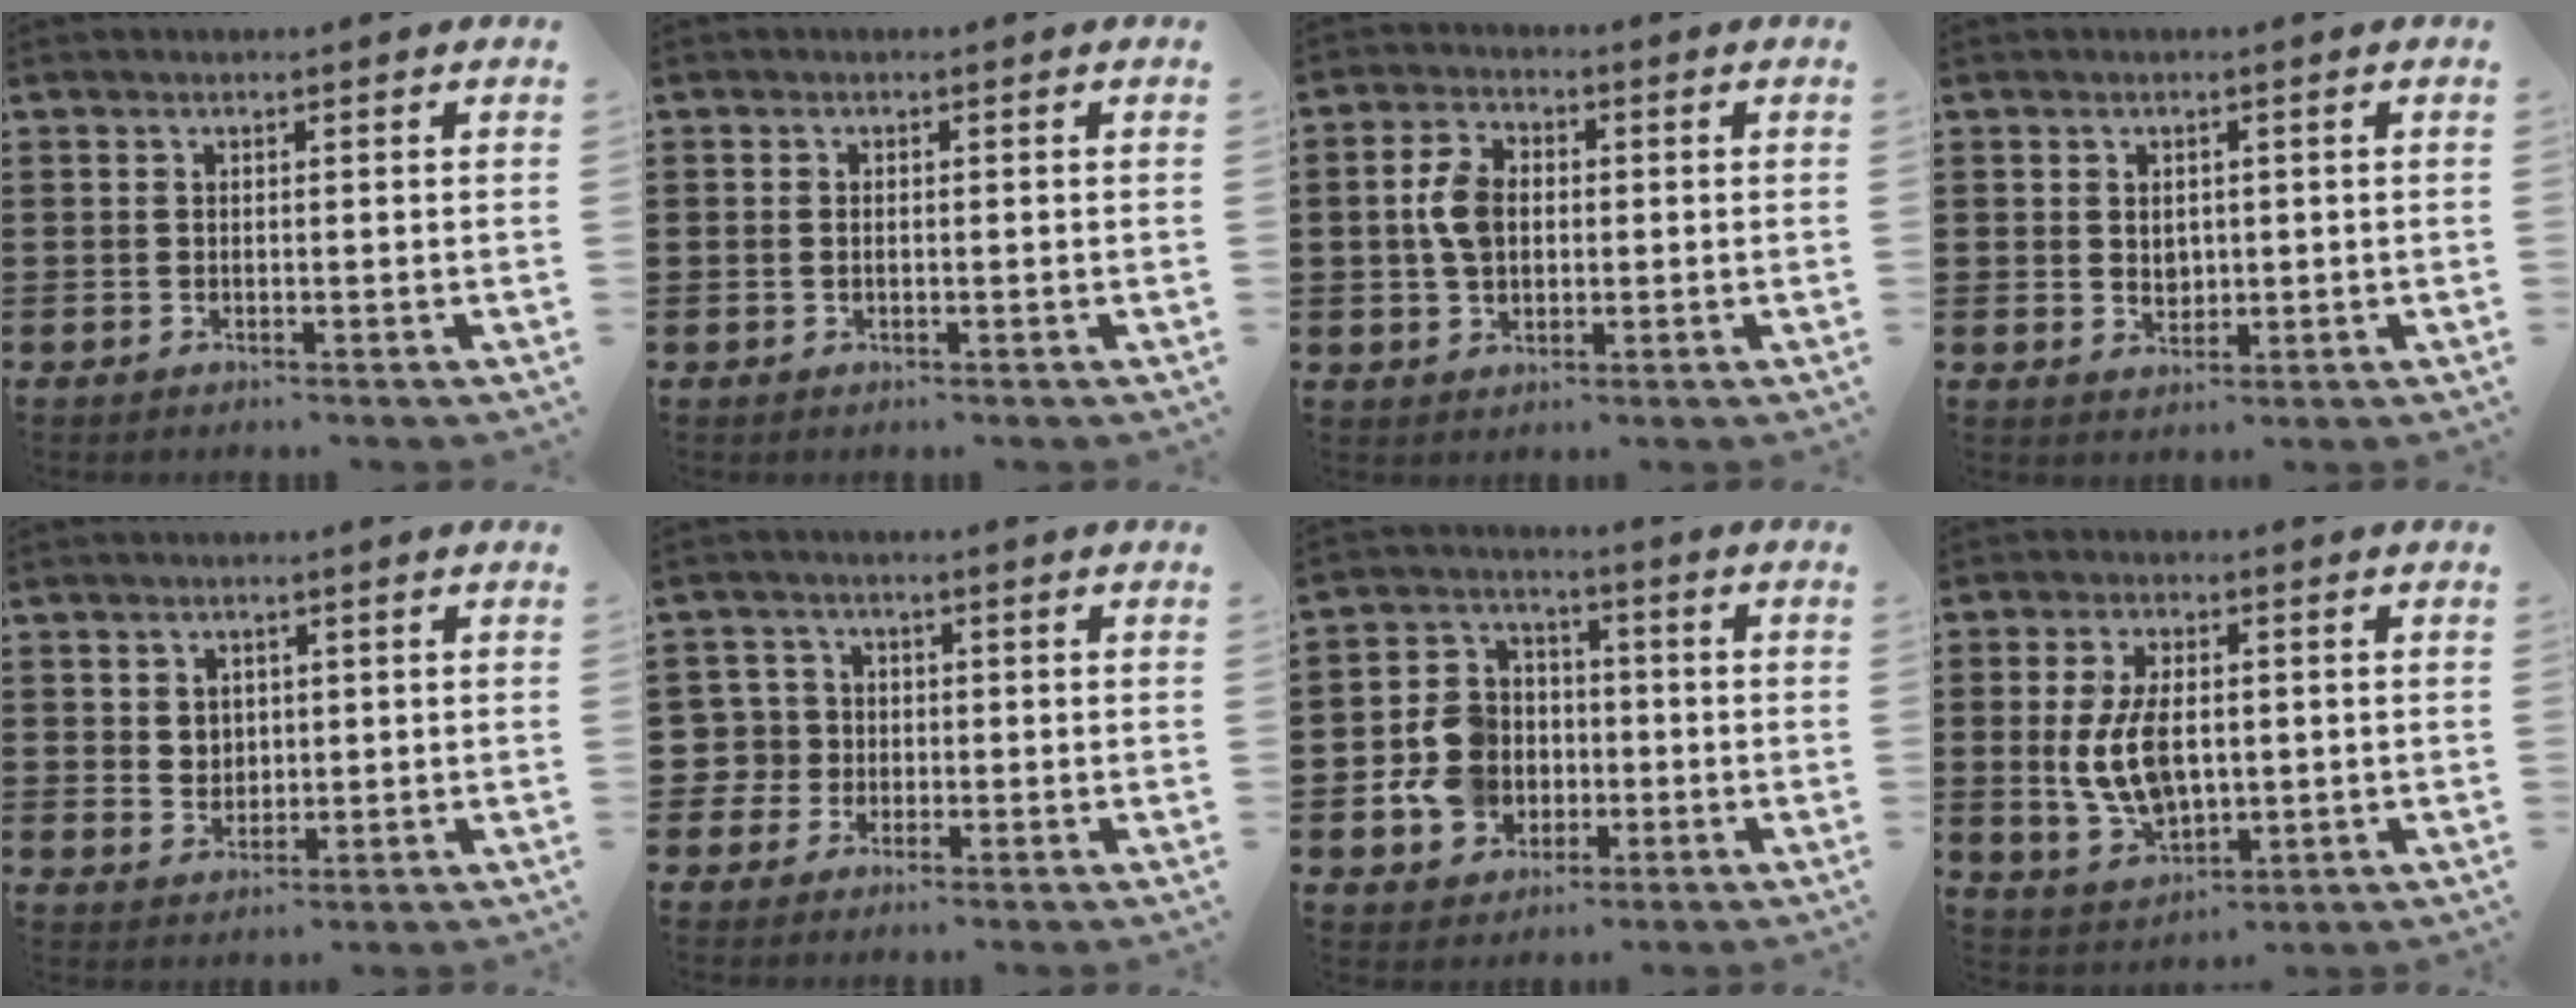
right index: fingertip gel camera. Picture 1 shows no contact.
{"total": 1.0, "force": [0.0, 0.5, 0.8], "torque": [-0.018, 0.003, -0.001]}
{"total": 5.8, "force": [0.2, 3.8, 4.3], "torque": [-0.111, 0.008, -0.005]}
{"total": 2.4, "force": [0.5, 2.0, 1.2], "torque": [-0.020, 0.005, 0.006]}
{"total": 2.7, "force": [1.3, 2.3, 0.5], "torque": [-0.011, 0.007, 0.022]}
{"total": 4.1, "force": [-0.9, 3.9, 0.7], "torque": [-0.045, 0.003, -0.026]}
{"total": 8.7, "force": [-1.8, 7.6, 3.9], "torque": [-0.113, 0.022, -0.033]}
{"total": 8.8, "force": [0.1, 5.1, 7.2], "torque": [-0.154, 0.002, -0.001]}